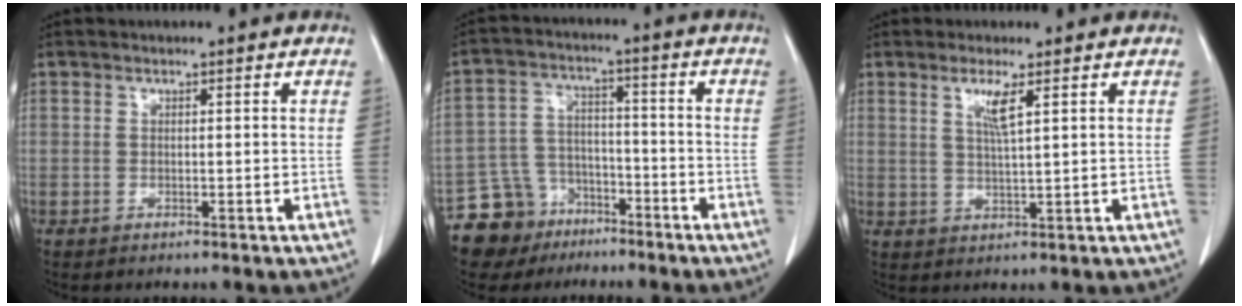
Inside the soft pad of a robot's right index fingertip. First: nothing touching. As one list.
[{"total": 9.3, "force": [-6.6, 6.6, 0.7], "torque": [-0.021, 0.031, -0.112]}, {"total": 3.5, "force": [1.7, -0.2, 3.1], "torque": [-0.064, -0.004, 0.034]}]